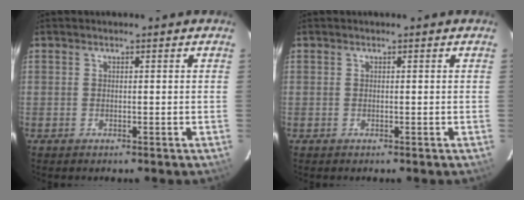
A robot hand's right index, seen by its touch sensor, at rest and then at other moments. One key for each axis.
{"total": 0.0}